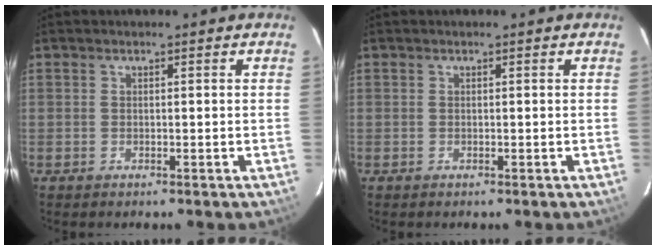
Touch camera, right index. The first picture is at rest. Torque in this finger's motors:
{"motor_torque": [0.00, 0.00, 0.00, 0.00]}